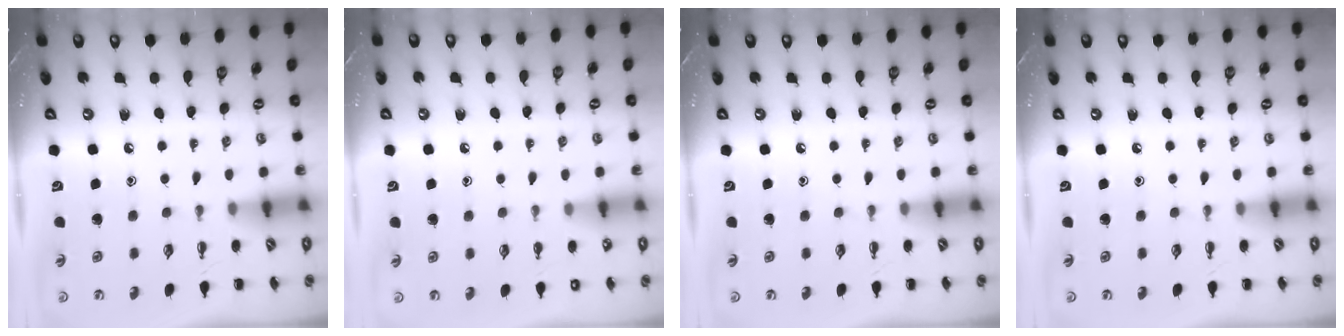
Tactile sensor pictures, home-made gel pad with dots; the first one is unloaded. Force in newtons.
{"total": 2.1, "press": 2.0, "slide": 0.6}
{"total": 0.0}
{"total": 0.0}